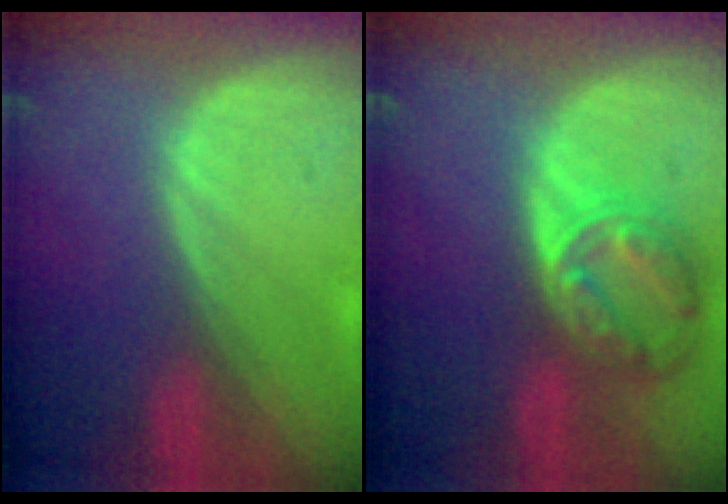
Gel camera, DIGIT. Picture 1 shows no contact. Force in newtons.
{"total": 8.3, "press": 7.2, "slide": 4.2}